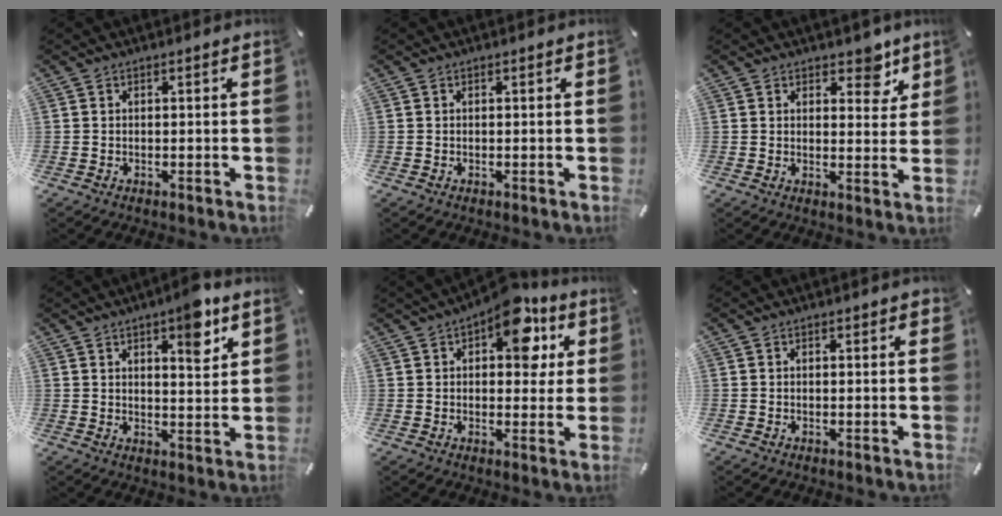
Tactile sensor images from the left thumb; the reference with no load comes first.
{"total": 0.0}
{"total": 6.0, "force": [4.3, 3.5, 2.3], "torque": [-0.004, -0.028, 0.066]}
{"total": 8.1, "force": [5.1, 2.9, 5.5], "torque": [-0.063, -0.032, 0.079]}
{"total": 12.7, "force": [6.5, 6.8, 8.6], "torque": [-0.116, -0.025, 0.109]}
{"total": 0.7, "force": [0.3, 0.2, 0.6], "torque": [-0.003, -0.001, 0.004]}